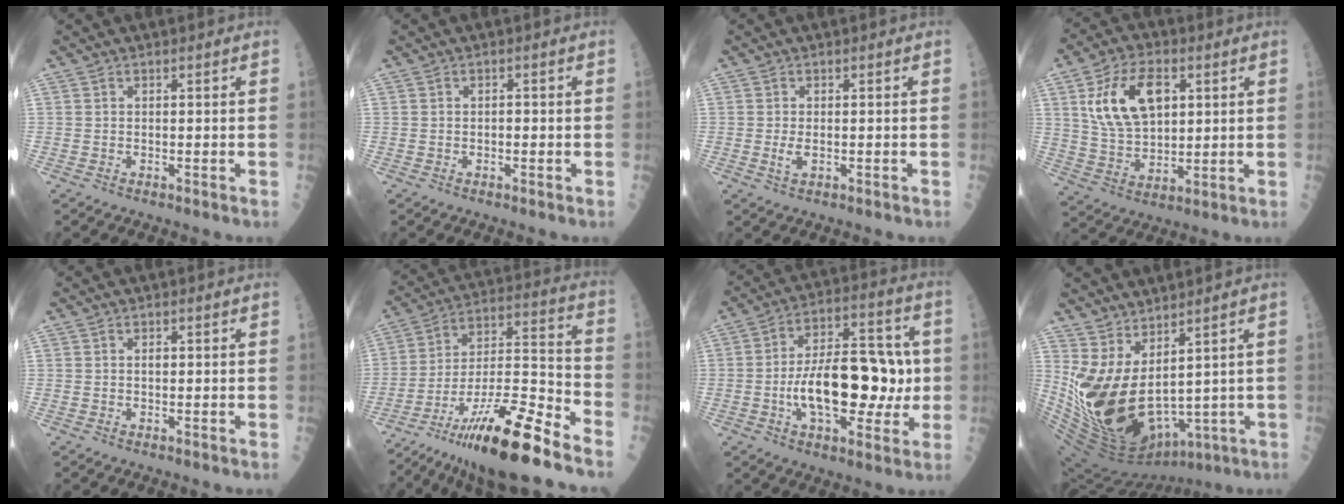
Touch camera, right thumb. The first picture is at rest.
{"total": 0.8, "force": [-0.1, 0.4, 0.7], "torque": [-0.008, 0.001, -0.002]}
{"total": 2.0, "force": [-0.3, 0.9, 1.7], "torque": [-0.034, -0.003, -0.004]}
{"total": 14.2, "force": [4.4, 8.0, 10.8], "torque": [-0.183, -0.008, 0.088]}
{"total": 0.8, "force": [0.1, 0.4, 0.6], "torque": [-0.010, 0.001, 0.001]}
{"total": 24.2, "force": [-15.8, 4.1, 17.9], "torque": [-0.313, 0.048, -0.272]}
{"total": 20.2, "force": [-2.0, 10.2, 17.3], "torque": [-0.248, 0.031, -0.027]}
{"total": 18.3, "force": [2.6, 8.9, 15.8], "torque": [-0.299, -0.049, 0.083]}